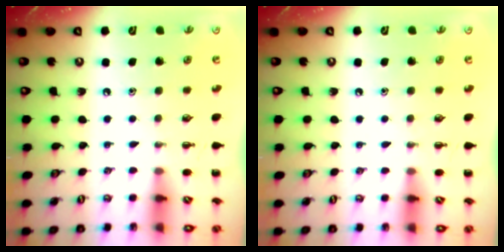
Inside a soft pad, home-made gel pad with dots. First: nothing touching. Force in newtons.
{"total": 3.6, "press": 3.3, "slide": 1.3}